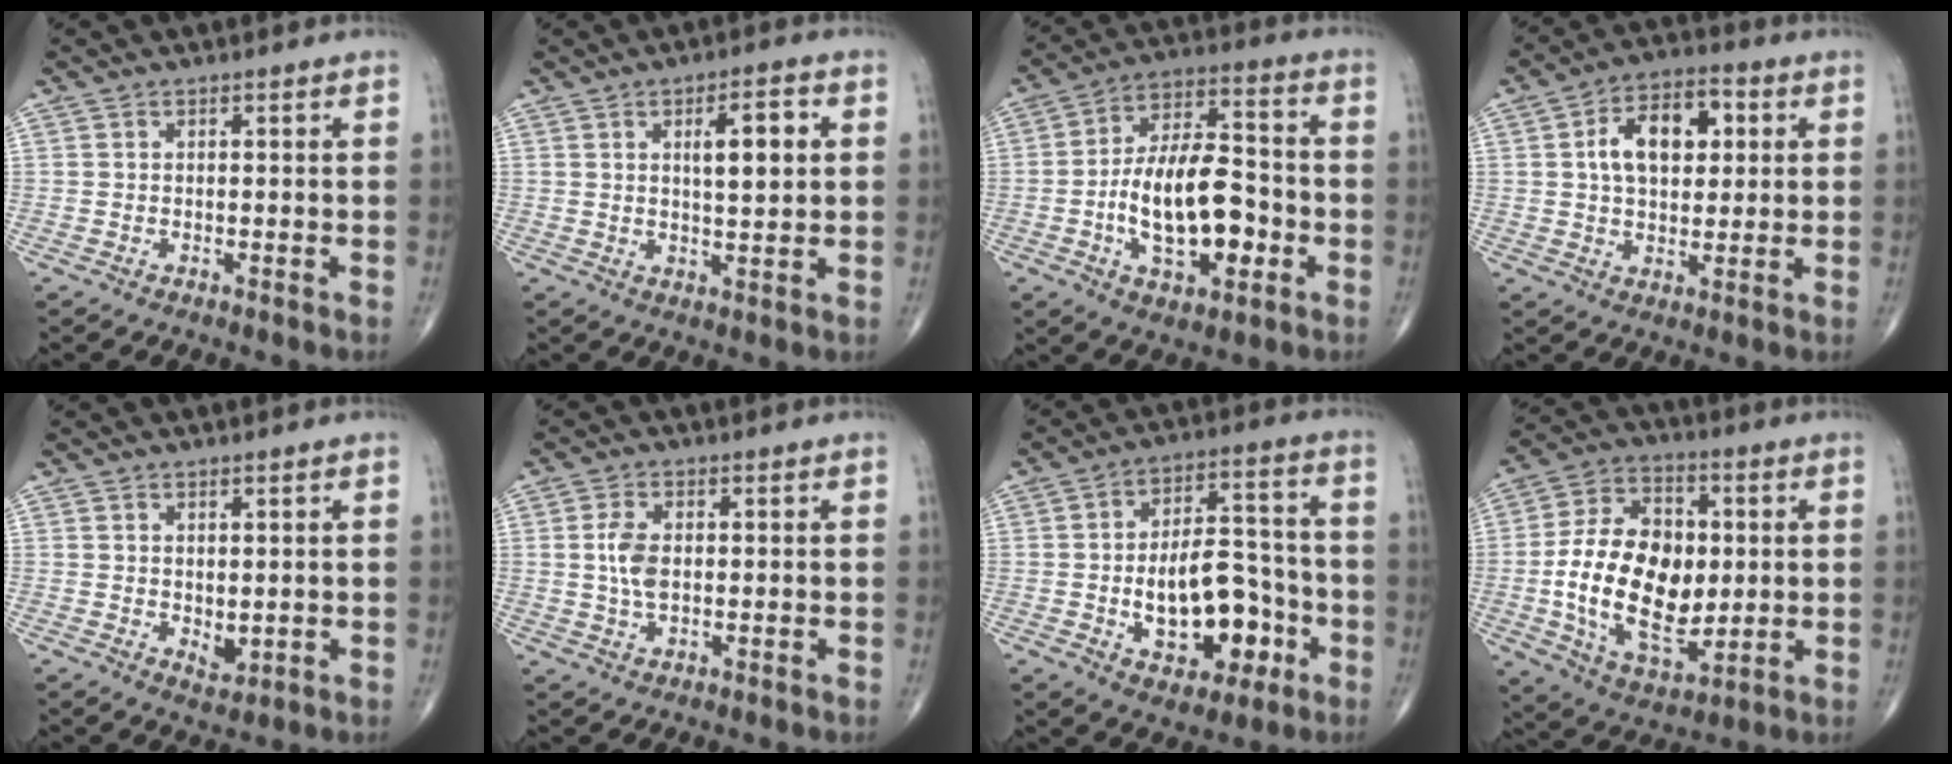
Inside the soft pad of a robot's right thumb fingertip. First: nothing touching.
{"total": 7.4, "force": [1.9, 2.4, 6.7], "torque": [-0.093, -0.004, 0.029]}
{"total": 17.8, "force": [-3.8, 8.7, 15.0], "torque": [-0.237, 0.032, -0.062]}
{"total": 12.1, "force": [2.7, 7.1, 9.4], "torque": [-0.133, 0.012, 0.039]}
{"total": 2.7, "force": [0.2, 1.6, 2.2], "torque": [-0.024, -0.010, 0.010]}
{"total": 4.8, "force": [0.4, 2.6, 4.0], "torque": [-0.085, -0.002, 0.007]}
{"total": 16.3, "force": [-4.2, 9.4, 12.7], "torque": [-0.161, 0.043, -0.056]}
{"total": 20.4, "force": [-0.6, 12.3, 16.3], "torque": [-0.267, 0.001, -0.001]}